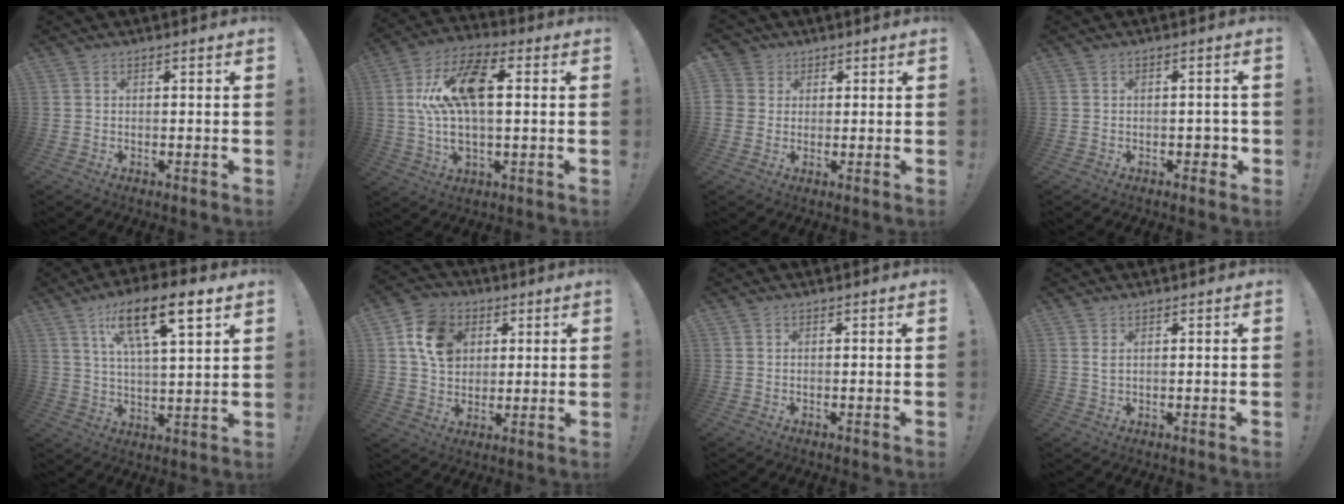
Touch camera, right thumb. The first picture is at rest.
{"total": 16.8, "force": [3.2, 8.3, 14.2], "torque": [-0.238, -0.003, 0.052]}
{"total": 4.6, "force": [1.2, 4.4, 0.9], "torque": [-0.019, -0.005, 0.020]}
{"total": 2.6, "force": [-0.8, 1.9, 1.5], "torque": [-0.014, 0.005, -0.014]}
{"total": 16.1, "force": [8.4, 4.6, 12.9], "torque": [-0.209, -0.029, 0.131]}
{"total": 12.7, "force": [4.2, 10.3, 6.2], "torque": [-0.092, -0.001, 0.086]}
{"total": 0.0}
{"total": 1.7, "force": [0.9, 0.8, 1.2], "torque": [-0.016, -0.003, 0.014]}